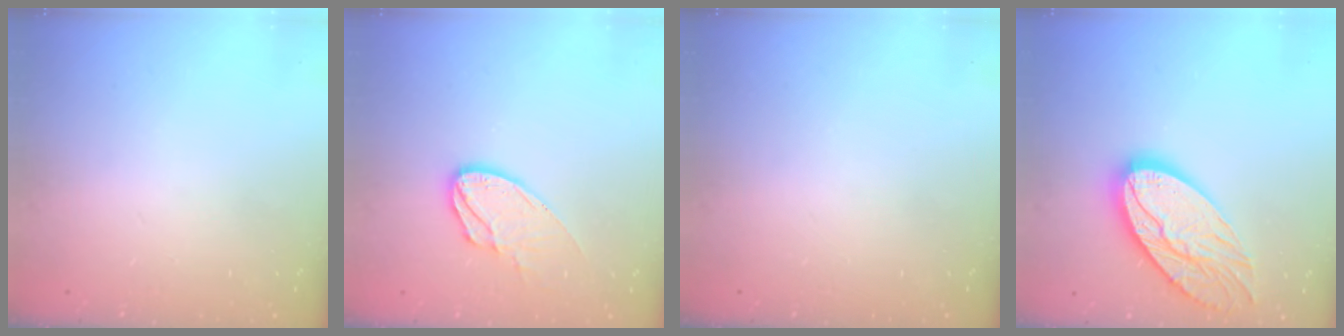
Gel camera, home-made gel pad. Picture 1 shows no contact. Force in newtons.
{"total": 11.2, "press": 11.2, "slide": 0.9}
{"total": 0.0}
{"total": 19.2, "press": 19.1, "slide": 1.8}